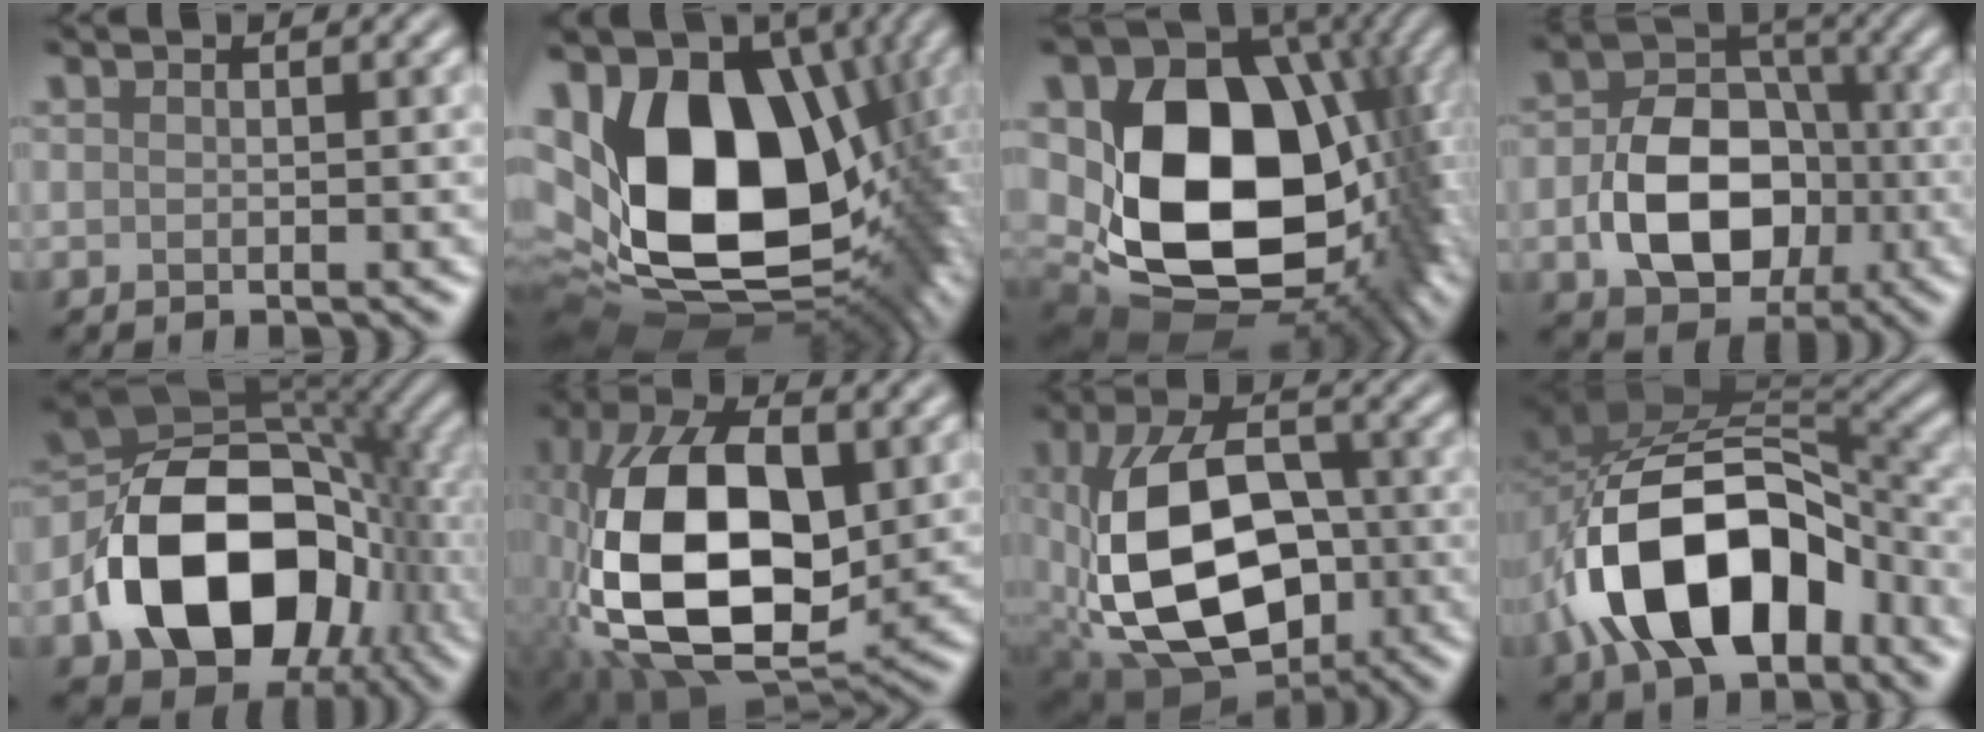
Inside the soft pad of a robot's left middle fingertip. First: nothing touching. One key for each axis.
{"total": 17.6, "fx": 2.0, "fy": 11.6, "fz": 13.0, "tx": -0.248, "ty": -0.028, "tz": 0.053}
{"total": 18.3, "fx": 0.9, "fy": 13.0, "fz": 12.8, "tx": -0.236, "ty": -0.049, "tz": 0.053}
{"total": 9.1, "fx": -1.9, "fy": 6.6, "fz": 5.9, "tx": -0.107, "ty": -0.001, "tz": -0.030}
{"total": 16.0, "fx": -4.4, "fy": 10.7, "fz": 11.1, "tx": -0.190, "ty": -0.010, "tz": -0.079}
{"total": 14.7, "fx": -1.1, "fy": 8.5, "fz": 11.9, "tx": -0.247, "ty": -0.006, "tz": -0.019}
{"total": 14.3, "fx": -1.9, "fy": 8.9, "fz": 11.0, "tx": -0.218, "ty": -0.023, "tz": -0.029}
{"total": 13.0, "fx": -4.8, "fy": 7.9, "fz": 9.1, "tx": -0.153, "ty": 0.000, "tz": -0.082}